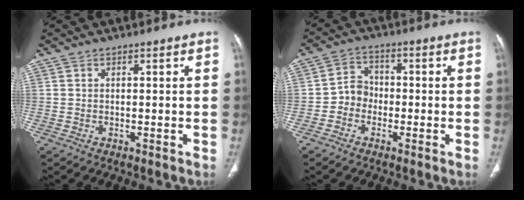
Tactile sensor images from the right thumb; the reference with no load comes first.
{"total": 4.8, "force": [-1.6, 4.2, 1.7], "torque": [-0.007, 0.020, -0.040]}